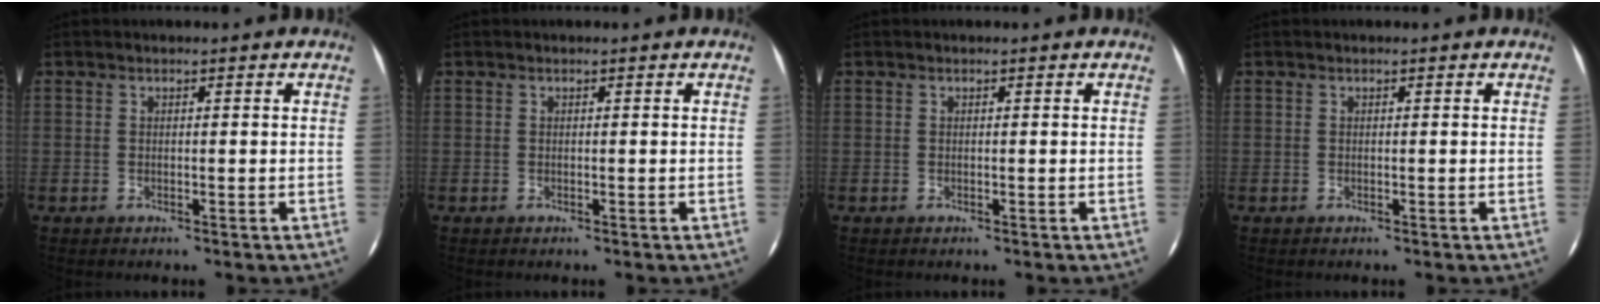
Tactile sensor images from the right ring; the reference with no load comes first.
{"total": 0.0}
{"total": 0.0}
{"total": 0.0}